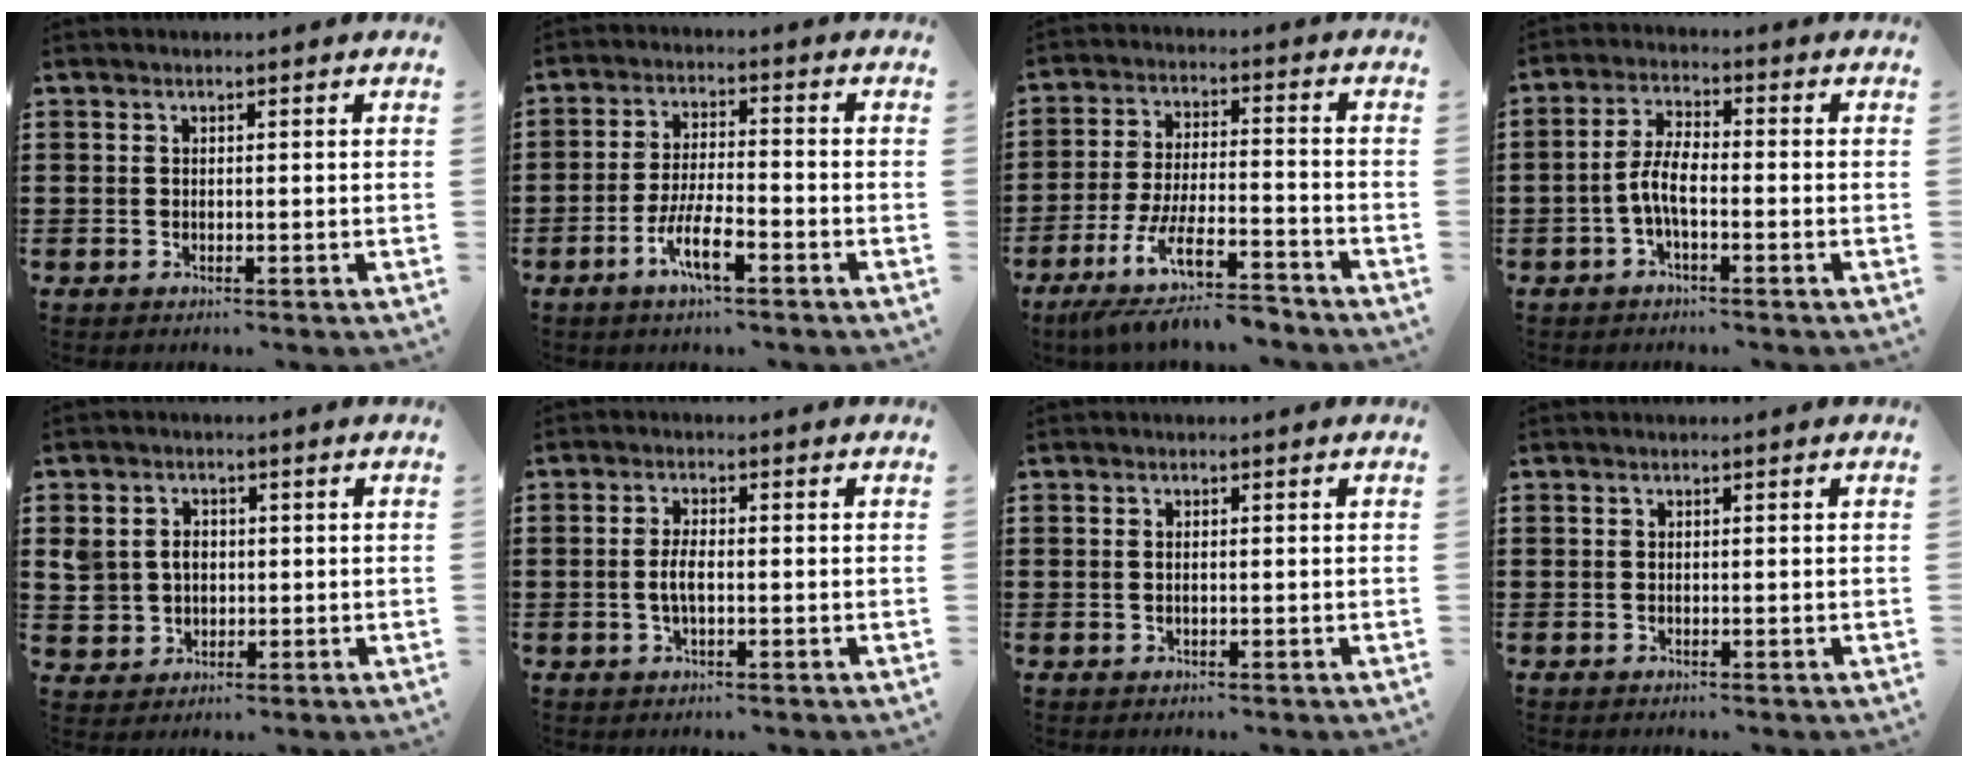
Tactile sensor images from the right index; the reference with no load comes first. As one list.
[{"total": 7.0, "force": [-3.6, 1.7, 5.8], "torque": [-0.127, -0.009, -0.071]}, {"total": 10.5, "force": [-8.0, 1.9, 6.5], "torque": [-0.130, 0.009, -0.153]}, {"total": 4.9, "force": [-1.6, 1.6, 4.4], "torque": [-0.104, -0.003, -0.037]}, {"total": 4.4, "force": [0.4, 4.1, 1.5], "torque": [-0.054, 0.014, 0.004]}, {"total": 2.9, "force": [-0.5, 0.9, 2.7], "torque": [-0.064, -0.004, -0.014]}, {"total": 0.7, "force": [-0.1, 0.3, 0.6], "torque": [-0.013, 0.001, -0.002]}, {"total": 0.0}]